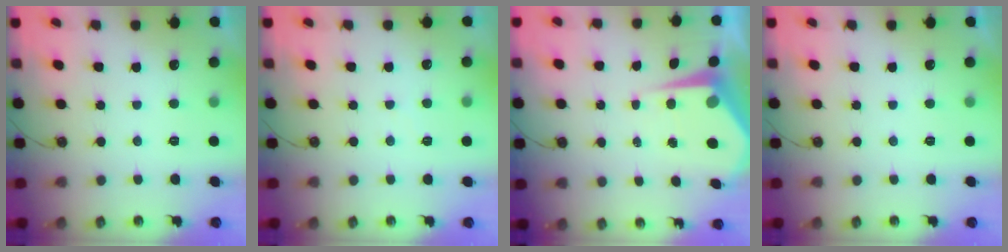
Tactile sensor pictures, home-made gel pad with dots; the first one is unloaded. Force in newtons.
{"total": 2.5, "press": 2.4, "slide": 0.4}
{"total": 6.6, "press": 6.5, "slide": 0.9}
{"total": 0.0}